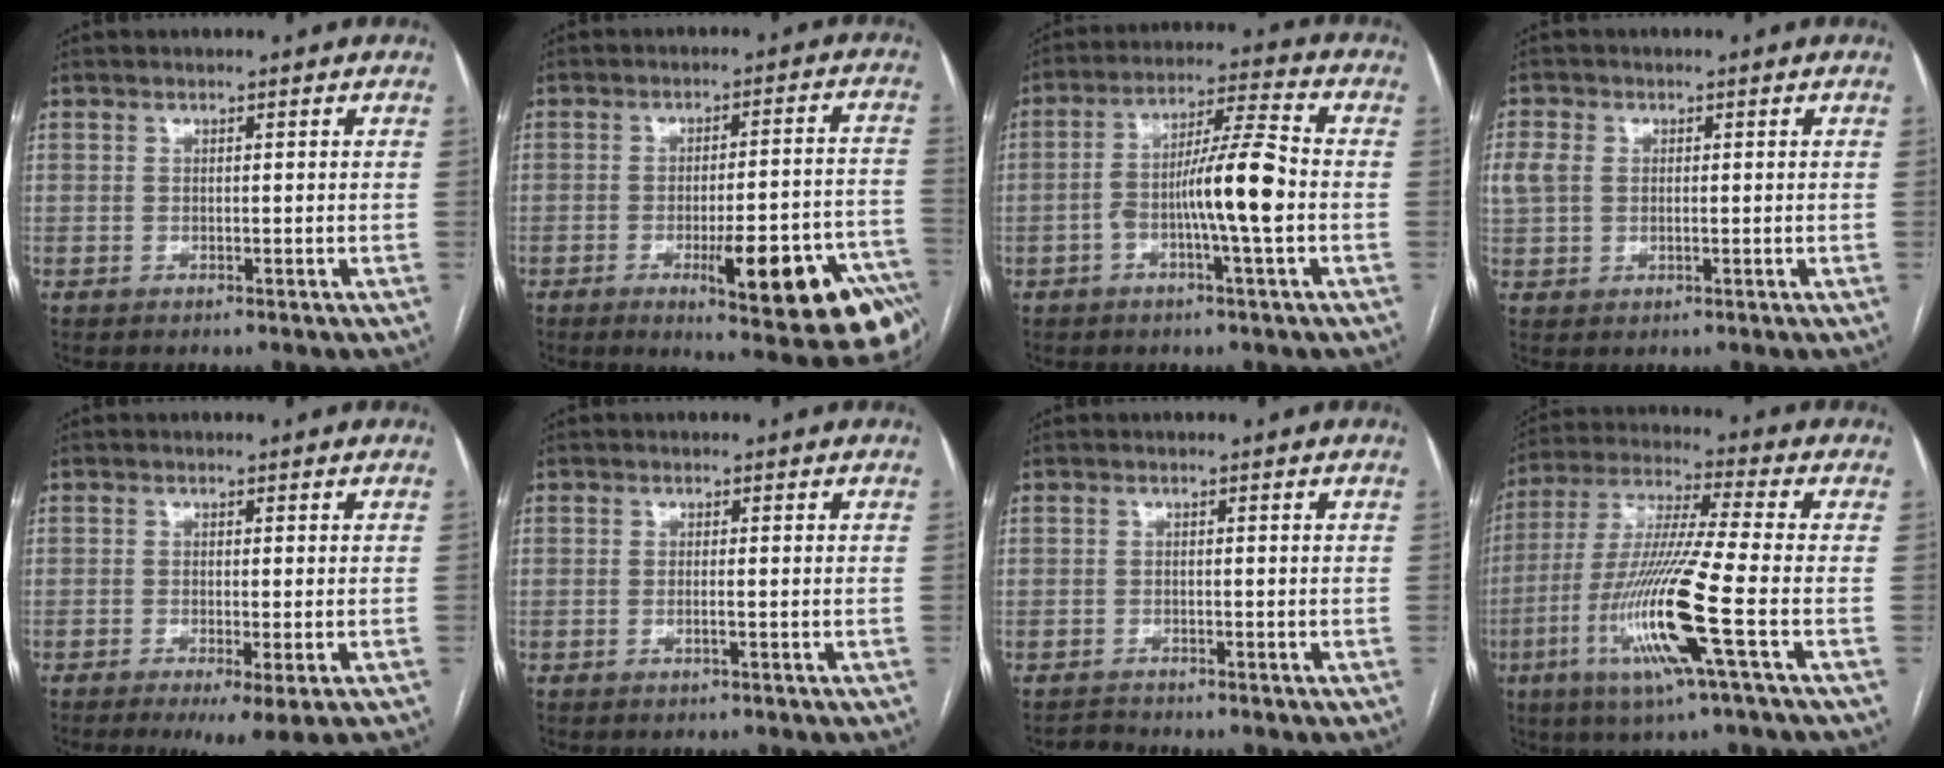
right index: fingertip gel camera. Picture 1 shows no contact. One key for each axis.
{"total": 18.9, "fx": -9.3, "fy": 3.6, "fz": 16.0, "tx": -0.116, "ty": 0.018, "tz": -0.114}
{"total": 10.3, "fx": -2.2, "fy": 0.4, "fz": 10.1, "tx": -0.179, "ty": 0.015, "tz": -0.044}
{"total": 3.8, "fx": 0.7, "fy": 2.9, "fz": 2.3, "tx": -0.066, "ty": 0.011, "tz": 0.014}
{"total": 6.1, "fx": -3.8, "fy": 0.1, "fz": 4.7, "tx": -0.061, "ty": -0.017, "tz": -0.058}
{"total": 1.0, "fx": -0.4, "fy": 0.0, "fz": 0.9, "tx": -0.019, "ty": -0.001, "tz": -0.006}
{"total": 1.4, "fx": -1.4, "fy": -0.2, "fz": -0.4, "tx": 0.008, "ty": -0.009, "tz": -0.022}
{"total": 15.9, "fx": -5.3, "fy": -0.9, "fz": 14.9, "tx": -0.307, "ty": -0.020, "tz": -0.107}